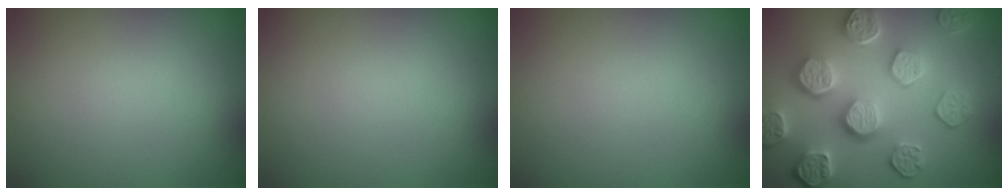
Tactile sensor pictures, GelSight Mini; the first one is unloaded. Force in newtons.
{"total": 0.0}
{"total": 0.0}
{"total": 8.4, "press": 6.2, "slide": 5.6}